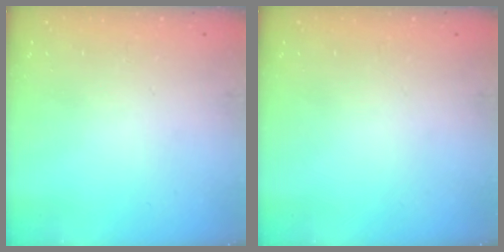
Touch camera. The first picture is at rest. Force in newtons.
{"total": 0.0}